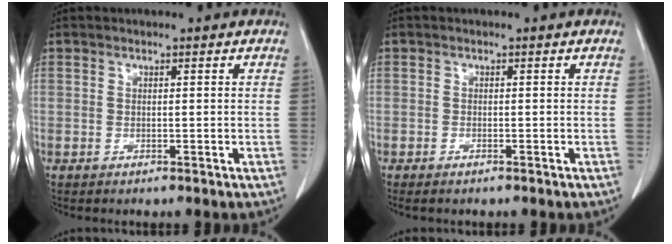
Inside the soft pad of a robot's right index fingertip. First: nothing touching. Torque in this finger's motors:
{"motor_torque": [0.17, -0.13, 0.02, 0.00]}